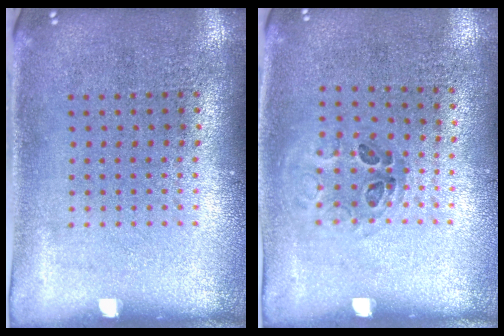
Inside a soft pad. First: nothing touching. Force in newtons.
{"total": 1.1, "press": 0.7, "slide": 0.8}